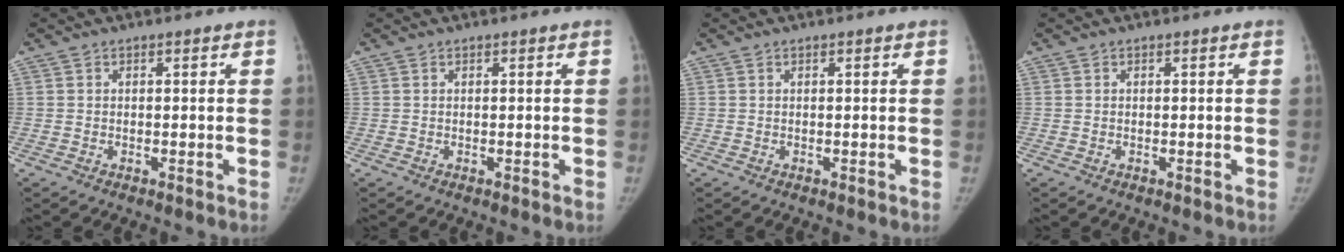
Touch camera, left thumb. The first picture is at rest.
{"total": 0.0}
{"total": 0.0}
{"total": 0.0}